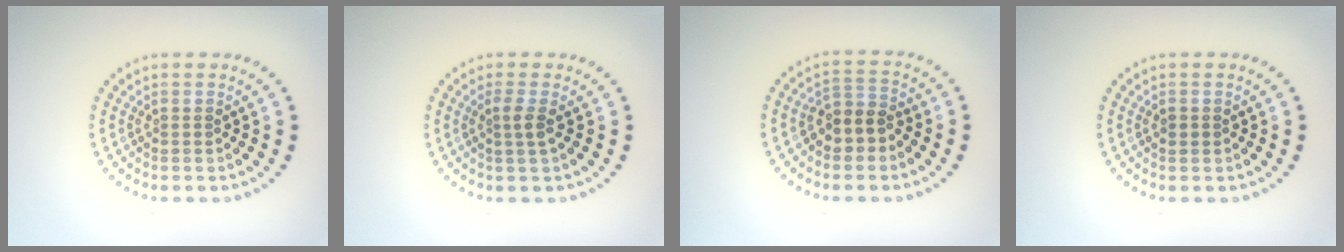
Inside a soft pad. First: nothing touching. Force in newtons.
{"total": 1.4, "press": 1.1, "slide": 0.9}
{"total": 3.0, "press": 2.6, "slide": 1.4}
{"total": 0.9, "press": 0.9, "slide": 0.0}